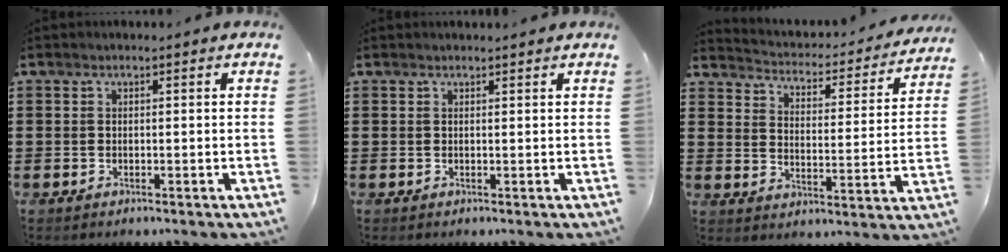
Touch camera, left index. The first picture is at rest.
{"total": 0.6, "force": [0.6, 0.0, 0.2], "torque": [-0.006, -0.001, 0.013]}
{"total": 2.6, "force": [2.5, 0.2, 0.1], "torque": [-0.025, -0.030, 0.033]}